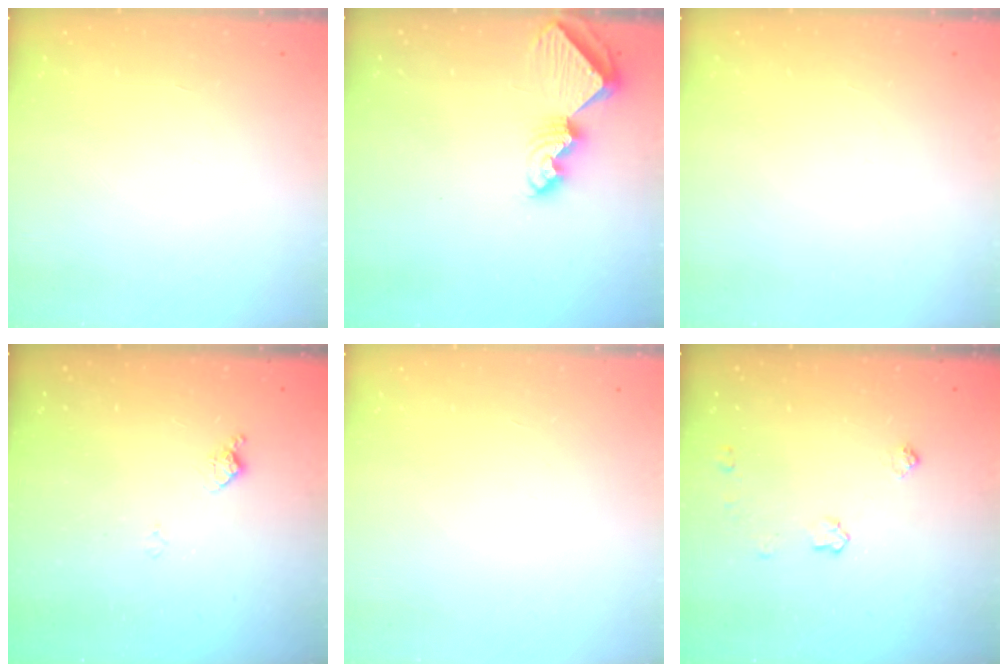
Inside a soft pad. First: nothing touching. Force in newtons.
{"total": 9.6, "press": 9.5, "slide": 0.9}
{"total": 0.0}
{"total": 6.7, "press": 6.7, "slide": 0.8}
{"total": 0.0}
{"total": 5.5, "press": 5.5, "slide": 0.7}